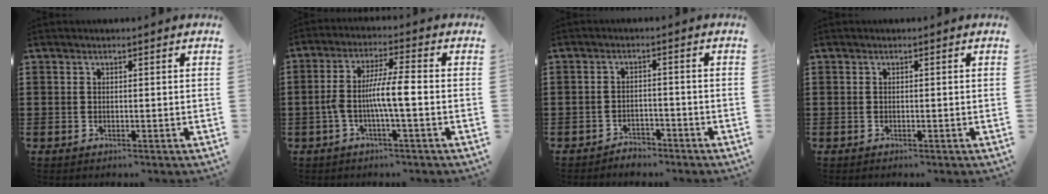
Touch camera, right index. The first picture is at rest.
{"total": 6.9, "force": [-1.5, 0.9, 6.6], "torque": [-0.130, 0.001, -0.034]}
{"total": 2.6, "force": [-2.5, 0.5, 0.0], "torque": [-0.009, 0.002, -0.054]}
{"total": 0.0}